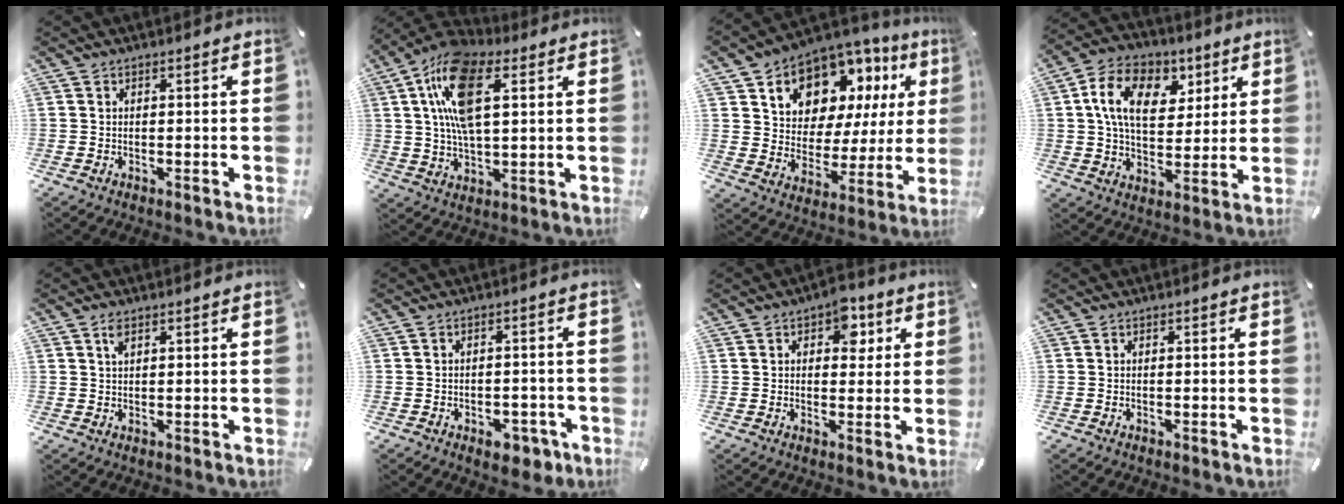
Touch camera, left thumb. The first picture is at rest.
{"total": 15.5, "force": [5.4, 7.6, 12.3], "torque": [-0.263, 0.000, 0.095]}
{"total": 11.7, "force": [8.1, 7.9, 3.0], "torque": [-0.059, -0.075, 0.148]}
{"total": 14.6, "force": [5.1, 10.1, 9.2], "torque": [-0.148, 0.002, 0.093]}
{"total": 1.9, "force": [1.1, 0.8, 1.3], "torque": [-0.030, 0.001, 0.020]}
{"total": 5.8, "force": [-3.0, 3.5, 3.5], "torque": [-0.048, 0.023, -0.048]}
{"total": 6.4, "force": [2.7, 4.3, 3.8], "torque": [-0.029, -0.007, 0.036]}
{"total": 0.0}